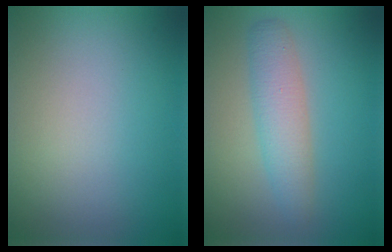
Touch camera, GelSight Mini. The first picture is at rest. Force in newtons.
{"total": 3.2, "press": 3.2, "slide": 0.1}